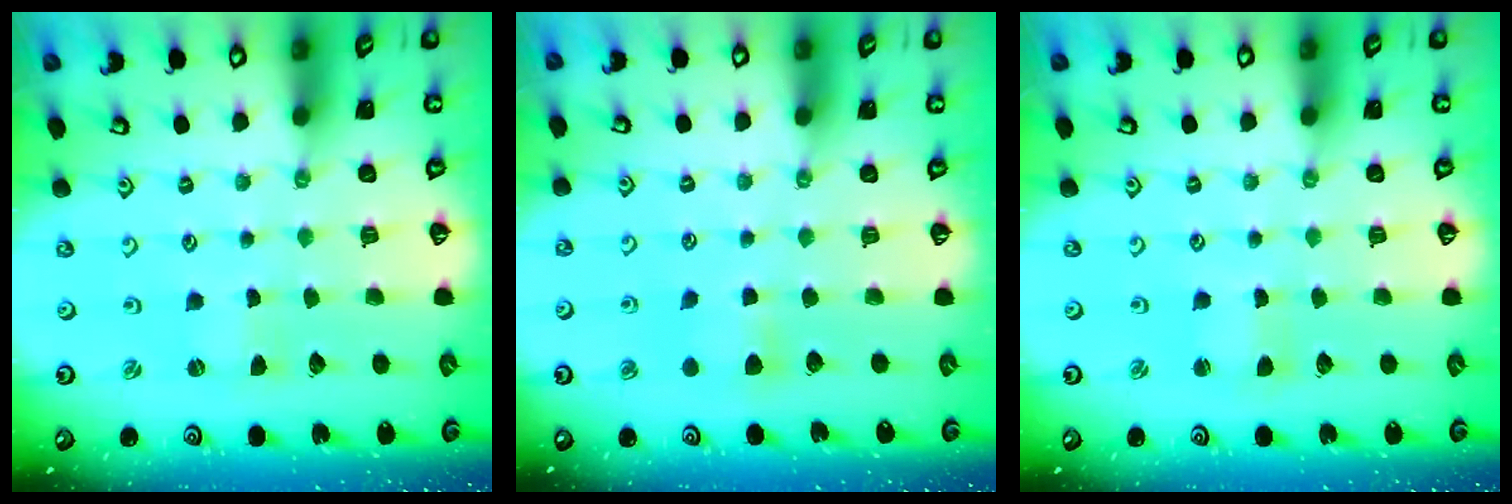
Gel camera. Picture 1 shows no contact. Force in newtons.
{"total": 4.2, "press": 4.1, "slide": 0.6}
{"total": 0.8, "press": 0.8, "slide": 0.2}